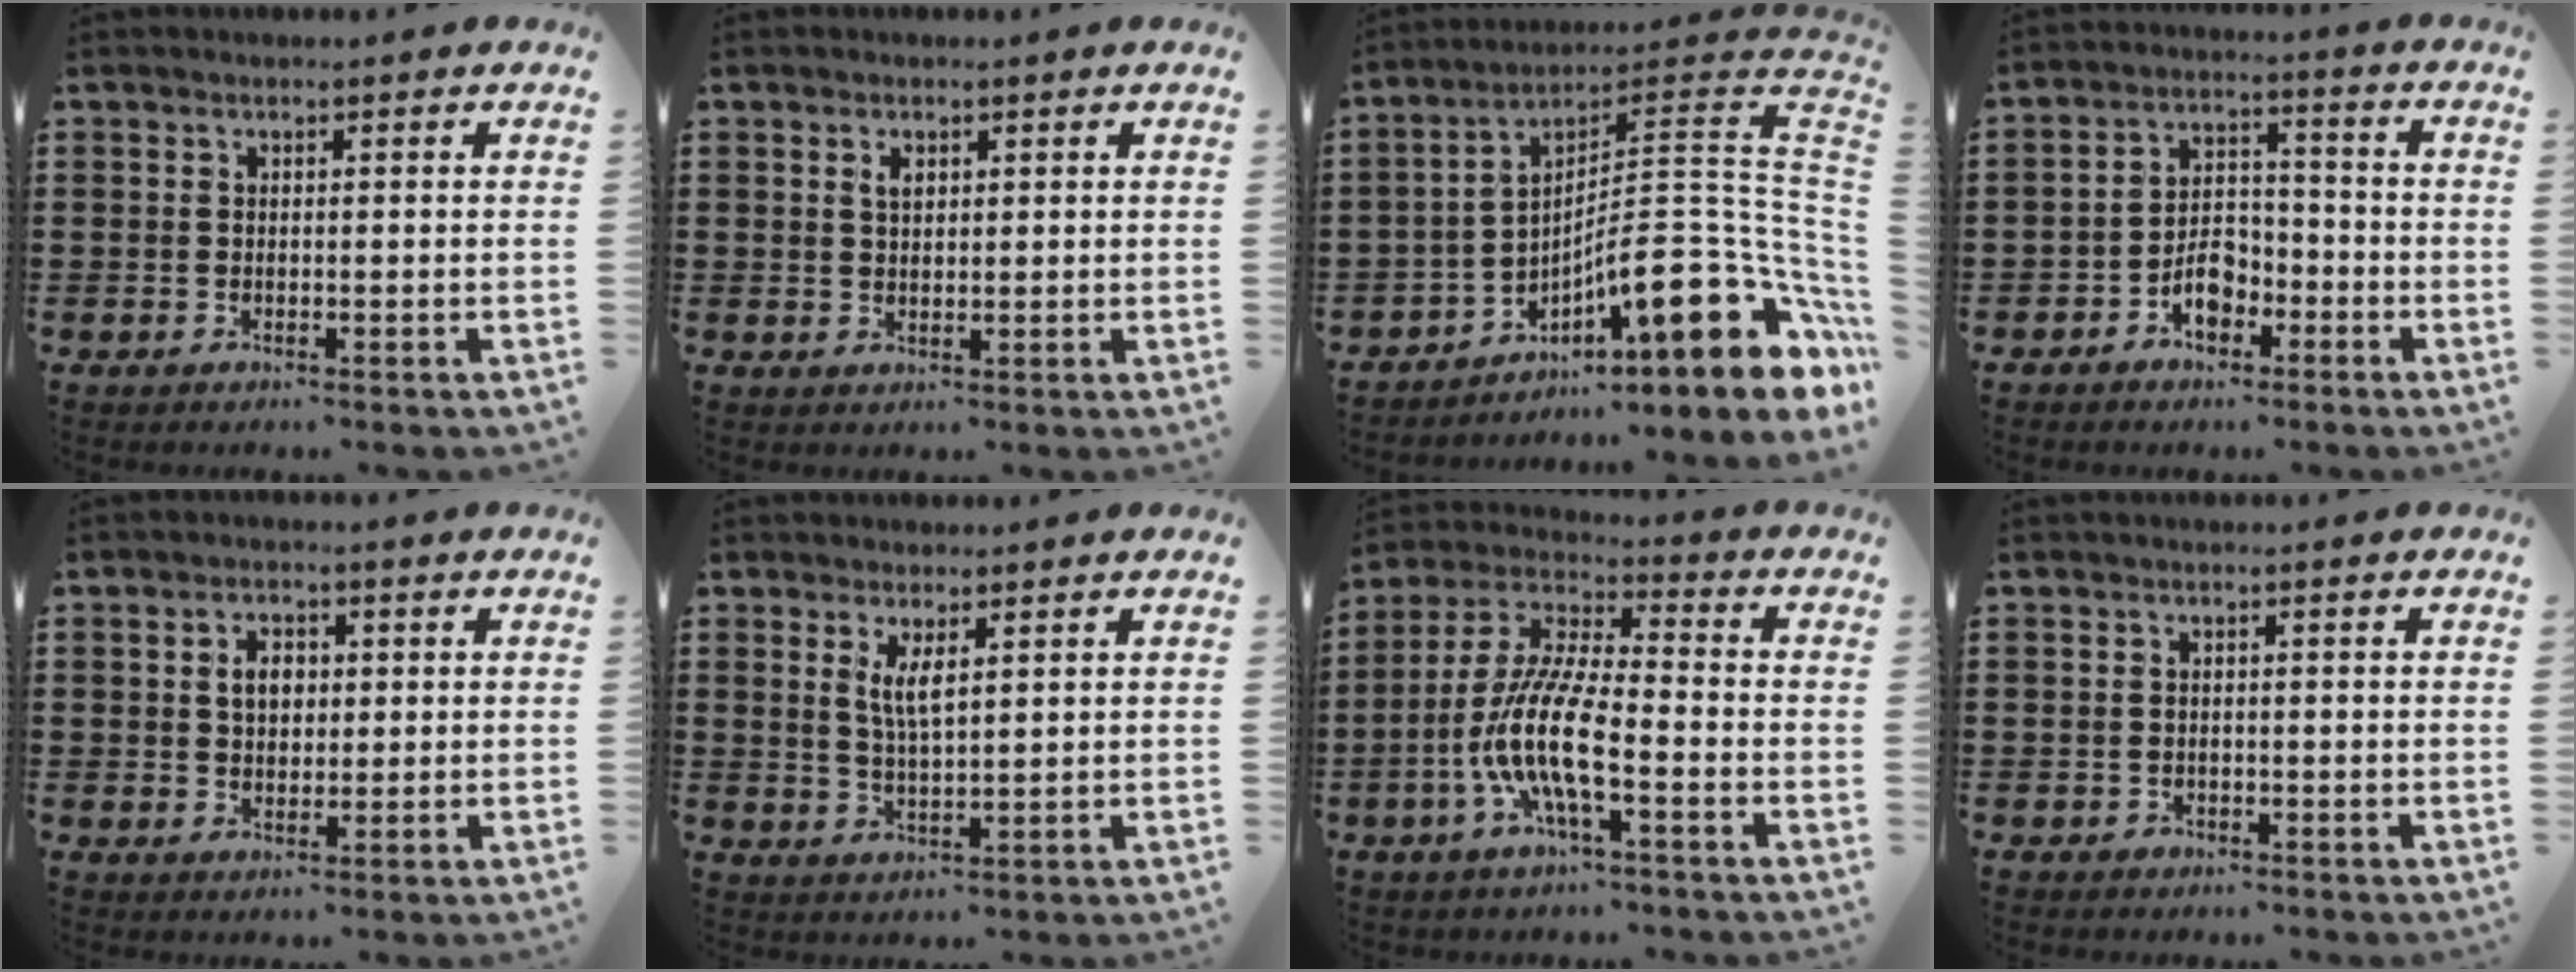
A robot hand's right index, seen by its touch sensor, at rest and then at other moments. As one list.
[{"total": 1.7, "force": [0.8, 1.0, 1.1], "torque": [-0.025, 0.005, 0.014]}, {"total": 15.6, "force": [-5.9, 4.1, 13.8], "torque": [-0.194, -0.015, -0.100]}, {"total": 5.0, "force": [-2.9, 3.0, 2.7], "torque": [-0.056, 0.009, -0.057]}, {"total": 3.2, "force": [0.5, 2.3, 2.2], "torque": [-0.051, 0.011, 0.007]}, {"total": 3.7, "force": [1.5, 0.9, 3.2], "torque": [-0.068, 0.002, 0.026]}, {"total": 10.8, "force": [-4.3, 2.4, 9.6], "torque": [-0.228, -0.016, -0.089]}, {"total": 0.7, "force": [-0.5, 0.5, 0.0], "torque": [-0.003, 0.003, -0.012]}]